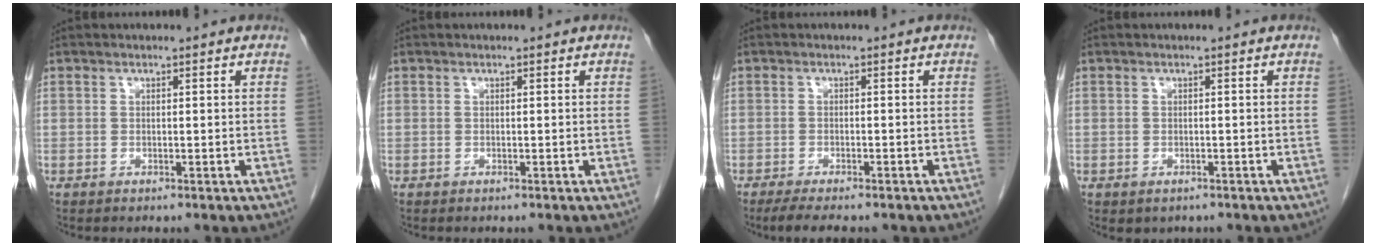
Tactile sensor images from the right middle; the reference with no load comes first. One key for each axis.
{"total": 0.0}
{"total": 6.0, "fx": -4.8, "fy": 1.3, "fz": 3.3, "tx": -0.047, "ty": -0.010, "tz": -0.069}
{"total": 1.2, "fx": -0.7, "fy": 0.9, "fz": 0.4, "tx": -0.008, "ty": 0.000, "tz": -0.003}